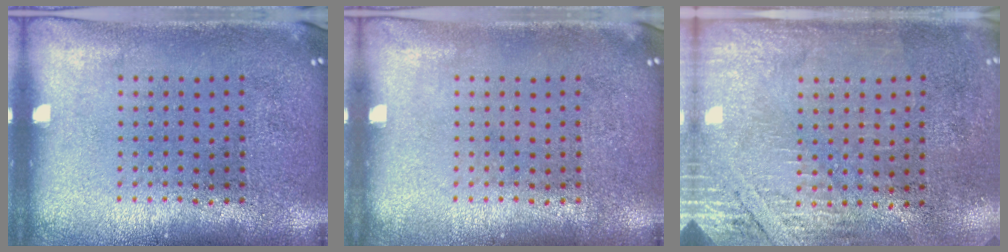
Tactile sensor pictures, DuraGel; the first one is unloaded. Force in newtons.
{"total": 0.0}
{"total": 2.8, "press": 2.5, "slide": 1.4}